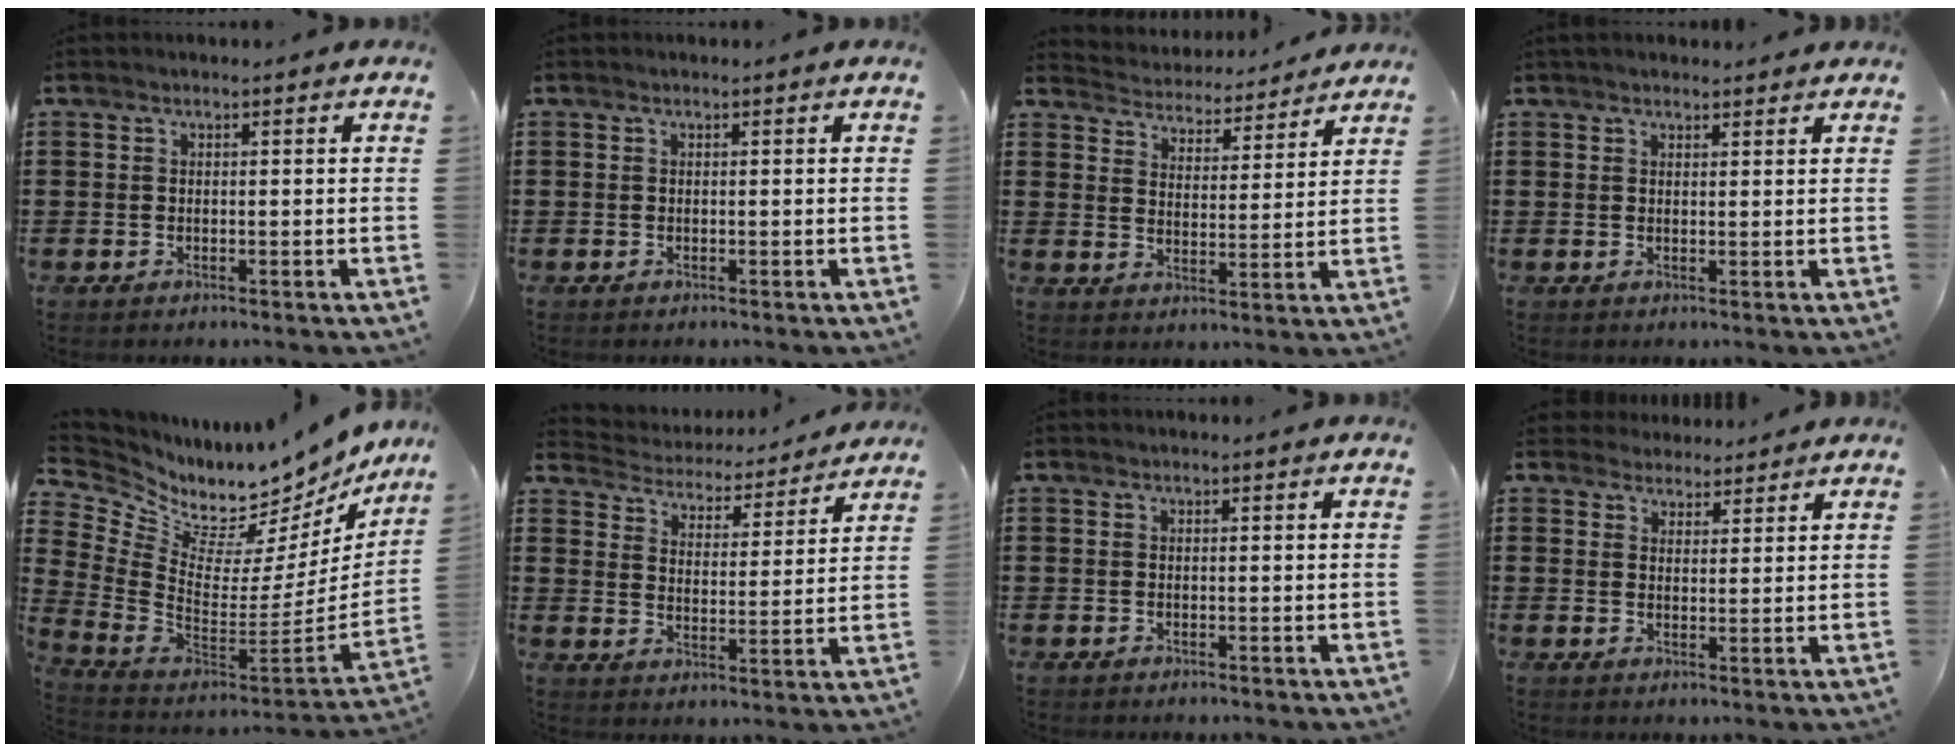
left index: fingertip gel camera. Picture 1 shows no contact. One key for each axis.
{"total": 0.0}
{"total": 4.0, "fx": 4.0, "fy": 0.2, "fz": -0.7, "tx": -0.014, "ty": -0.035, "tz": 0.065}
{"total": 1.4, "fx": 1.3, "fy": 0.5, "fz": 0.1, "tx": -0.004, "ty": 0.003, "tz": 0.026}
{"total": 5.5, "fx": 5.2, "fy": 1.6, "fz": -0.8, "tx": -0.034, "ty": -0.077, "tz": 0.083}
{"total": 3.5, "fx": 3.5, "fy": 0.3, "fz": -0.4, "tx": -0.018, "ty": -0.035, "tz": 0.052}
{"total": 0.0}
{"total": 3.0, "fx": 2.6, "fy": 1.5, "fz": -0.6, "tx": -0.001, "ty": 0.002, "tz": 0.050}